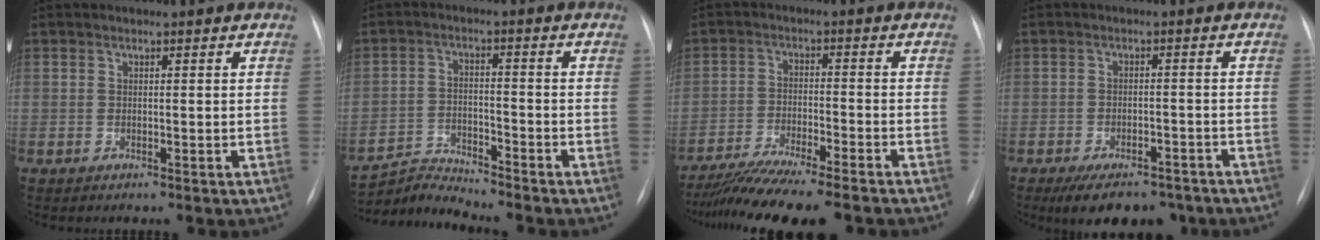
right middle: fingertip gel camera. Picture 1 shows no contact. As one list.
[{"total": 5.5, "force": [-5.1, -1.4, -1.4], "torque": [0.014, -0.009, -0.093]}, {"total": 13.2, "force": [-11.4, 0.3, 6.6], "torque": [-0.106, -0.026, -0.179]}, {"total": 9.6, "force": [-7.4, 4.1, 4.5], "torque": [-0.061, 0.001, -0.104]}]